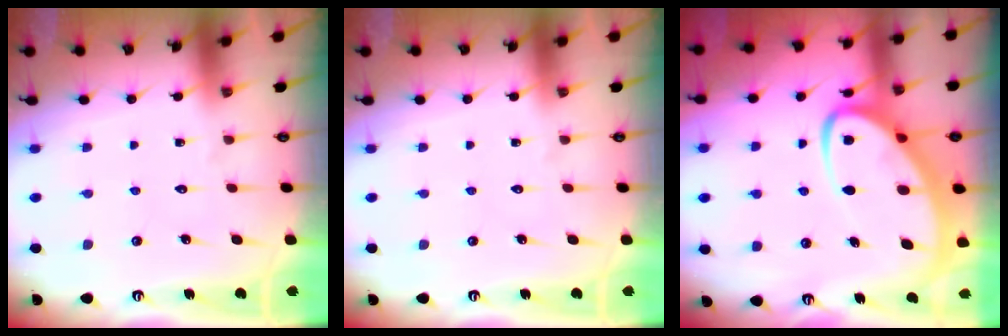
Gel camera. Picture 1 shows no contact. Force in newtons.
{"total": 0.0}
{"total": 11.0, "press": 10.9, "slide": 1.1}